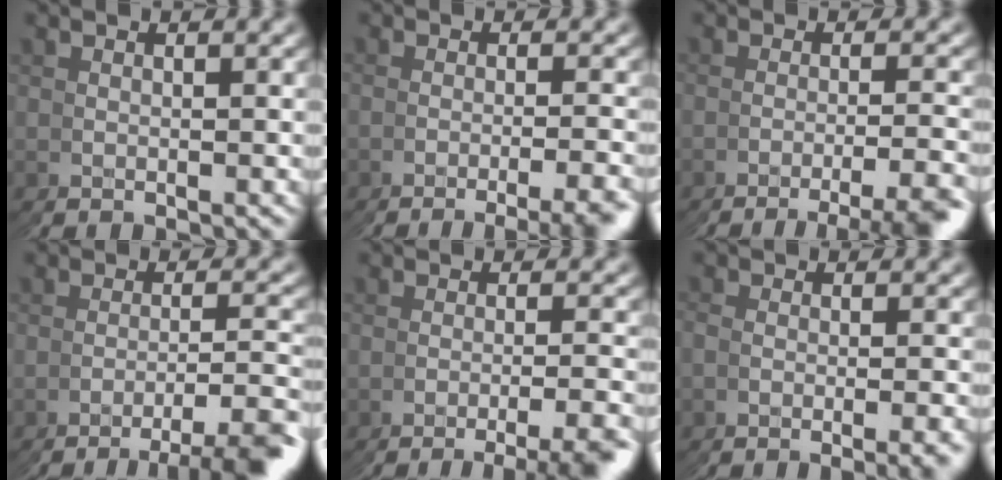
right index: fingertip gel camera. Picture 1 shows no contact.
{"total": 3.6, "force": [-2.8, -2.0, 1.0], "torque": [-0.007, 0.015, -0.053]}
{"total": 4.9, "force": [-4.0, -1.8, 2.2], "torque": [-0.022, 0.012, -0.072]}
{"total": 5.8, "force": [-4.8, -1.6, 2.8], "torque": [-0.031, 0.015, -0.085]}
{"total": 4.6, "force": [-3.7, -1.9, 1.8], "torque": [-0.018, 0.013, -0.067]}
{"total": 2.9, "force": [-1.6, -2.2, -0.8], "torque": [0.016, 0.020, -0.038]}